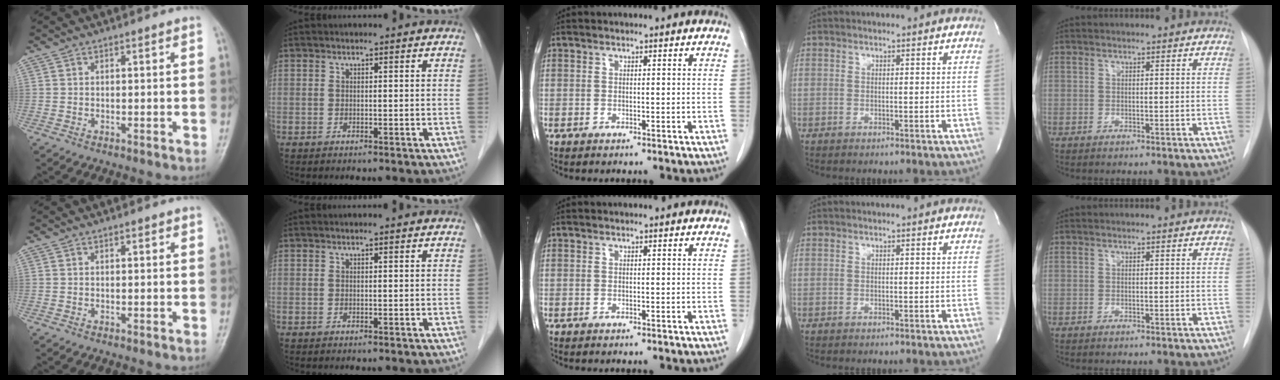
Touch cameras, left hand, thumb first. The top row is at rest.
{"thumb": {"total": 0.8, "force": [0.4, 0.3, 0.5], "torque": [-0.006, 0.000, 0.003]}, "index": {"total": 0.8, "force": [0.7, -0.1, 0.5], "torque": [-0.010, 0.008, 0.014]}}